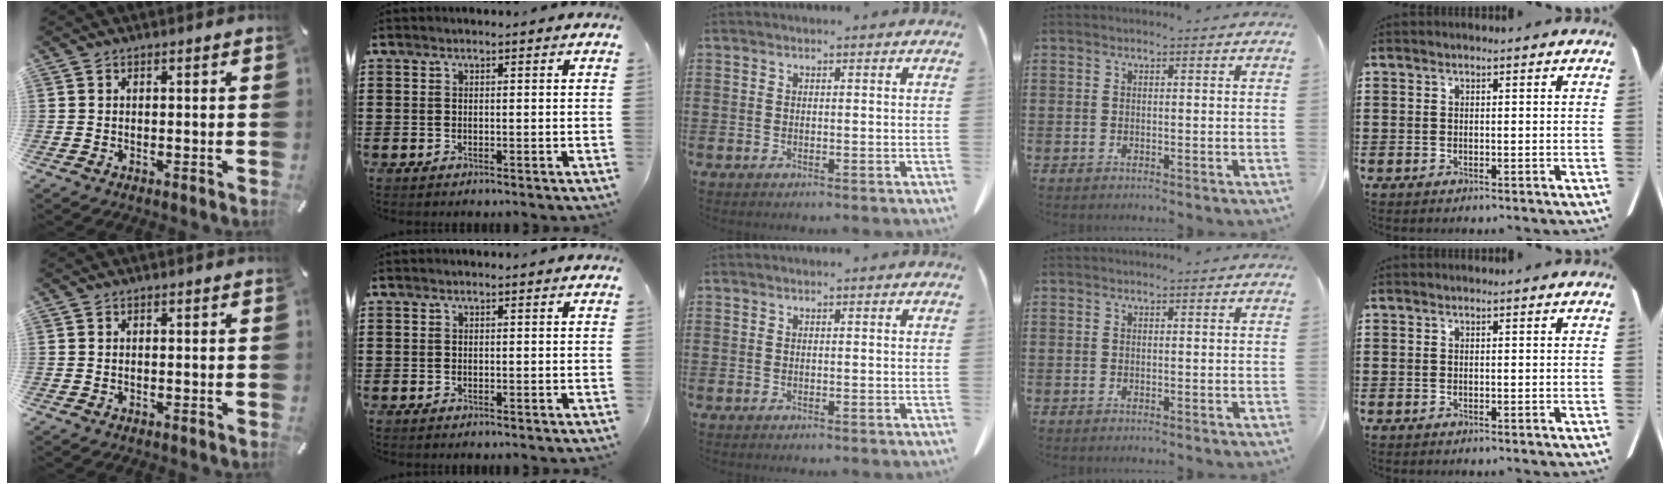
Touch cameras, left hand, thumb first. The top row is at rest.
{}